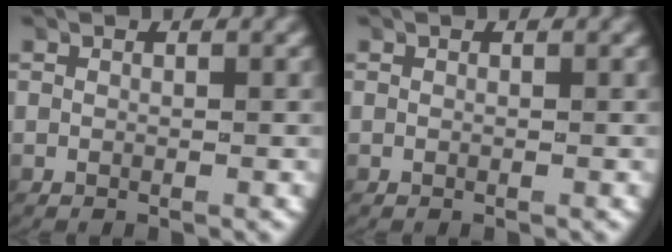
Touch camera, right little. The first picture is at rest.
{"total": 0.0}